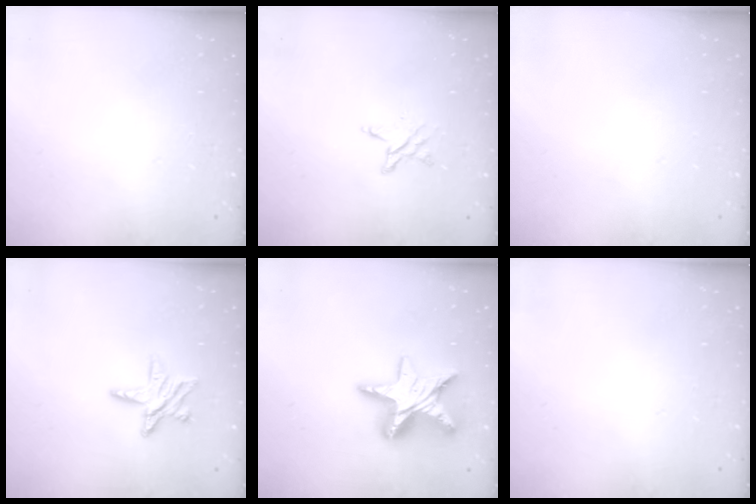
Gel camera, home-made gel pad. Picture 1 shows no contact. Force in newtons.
{"total": 3.9, "press": 3.8, "slide": 0.4}
{"total": 0.0}
{"total": 8.9, "press": 8.9, "slide": 0.8}
{"total": 15.7, "press": 15.6, "slide": 1.3}
{"total": 0.0}